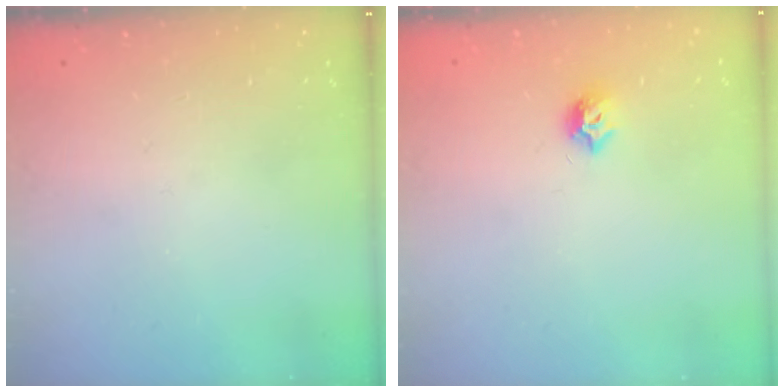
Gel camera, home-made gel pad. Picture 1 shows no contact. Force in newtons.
{"total": 6.4, "press": 6.4, "slide": 0.3}